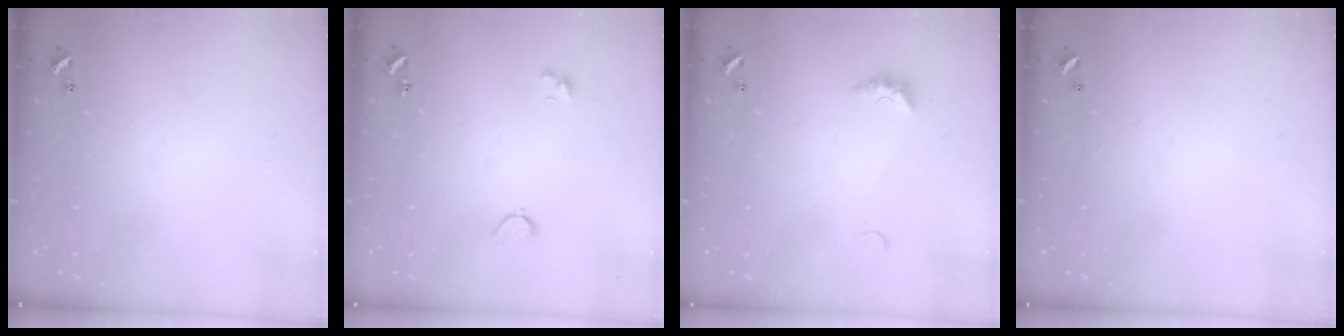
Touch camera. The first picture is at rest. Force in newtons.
{"total": 2.1, "press": 2.0, "slide": 0.6}
{"total": 2.2, "press": 2.1, "slide": 0.7}
{"total": 3.0, "press": 3.0, "slide": 0.1}